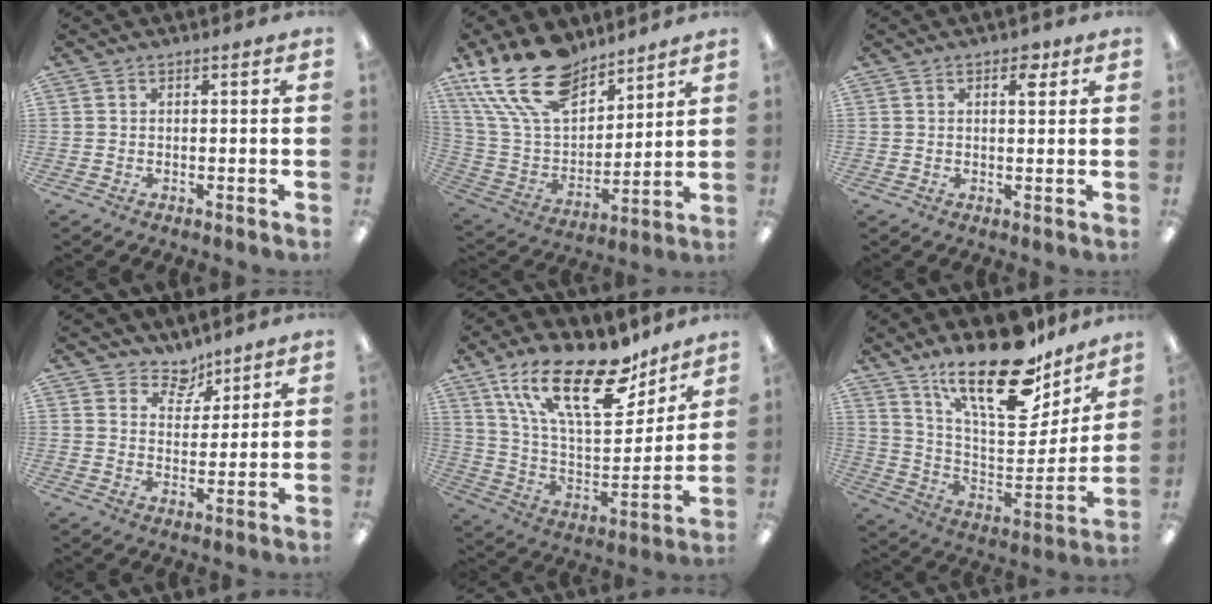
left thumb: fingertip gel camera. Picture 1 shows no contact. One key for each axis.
{"total": 21.4, "fx": 14.8, "fy": 10.8, "fz": 11.1, "tx": -0.247, "ty": -0.083, "tz": 0.270}
{"total": 3.3, "fx": 1.9, "fy": 1.5, "fz": 2.3, "tx": -0.018, "ty": -0.009, "tz": 0.026}
{"total": 6.5, "fx": 5.5, "fy": 3.4, "fz": 0.7, "tx": -0.005, "ty": -0.039, "tz": 0.098}
{"total": 24.9, "fx": 15.9, "fy": 9.7, "fz": 16.5, "tx": -0.282, "ty": -0.091, "tz": 0.274}
{"total": 25.1, "fx": 17.8, "fy": 9.5, "fz": 14.9, "tx": -0.227, "ty": -0.113, "tz": 0.305}